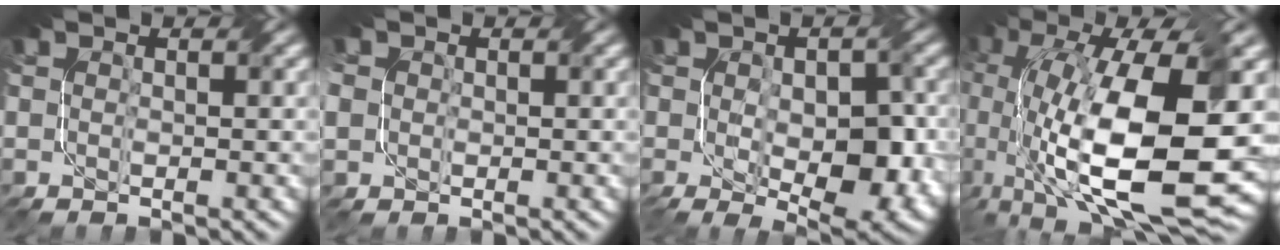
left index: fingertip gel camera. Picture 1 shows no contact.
{"total": 3.9, "force": [0.5, 3.5, 1.7], "torque": [-0.057, 0.018, 0.012]}
{"total": 9.7, "force": [-1.7, 4.8, 8.3], "torque": [-0.135, -0.016, -0.013]}
{"total": 16.4, "force": [-0.3, 7.2, 14.7], "torque": [-0.273, 0.006, -0.001]}